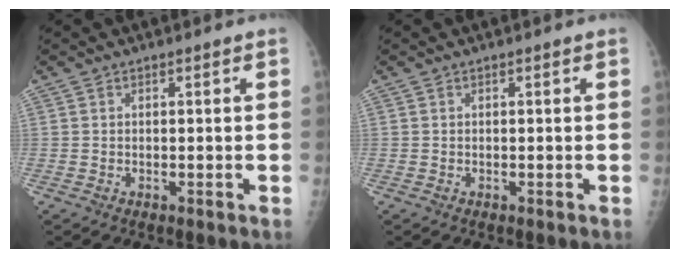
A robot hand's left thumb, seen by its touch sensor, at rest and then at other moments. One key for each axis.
{"total": 0.0}